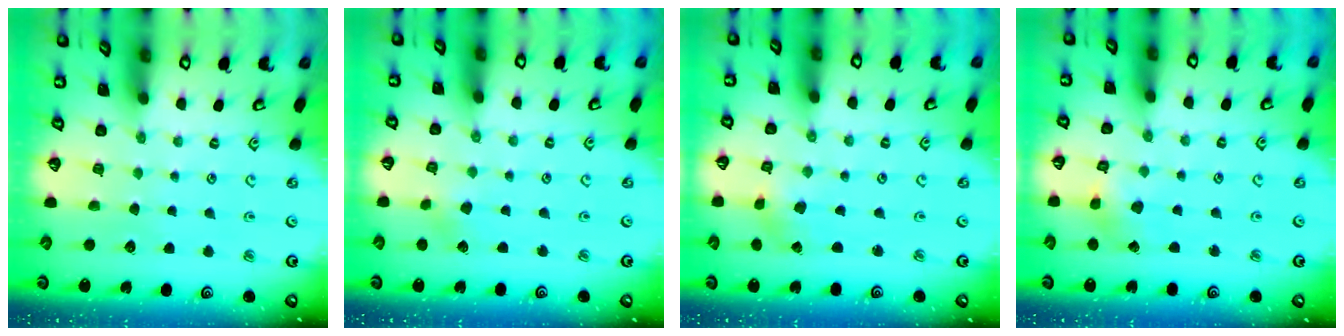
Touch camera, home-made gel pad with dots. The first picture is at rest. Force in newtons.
{"total": 2.0, "press": 1.9, "slide": 0.3}
{"total": 0.5, "press": 0.5, "slide": 0.2}
{"total": 3.5, "press": 3.5, "slide": 0.3}